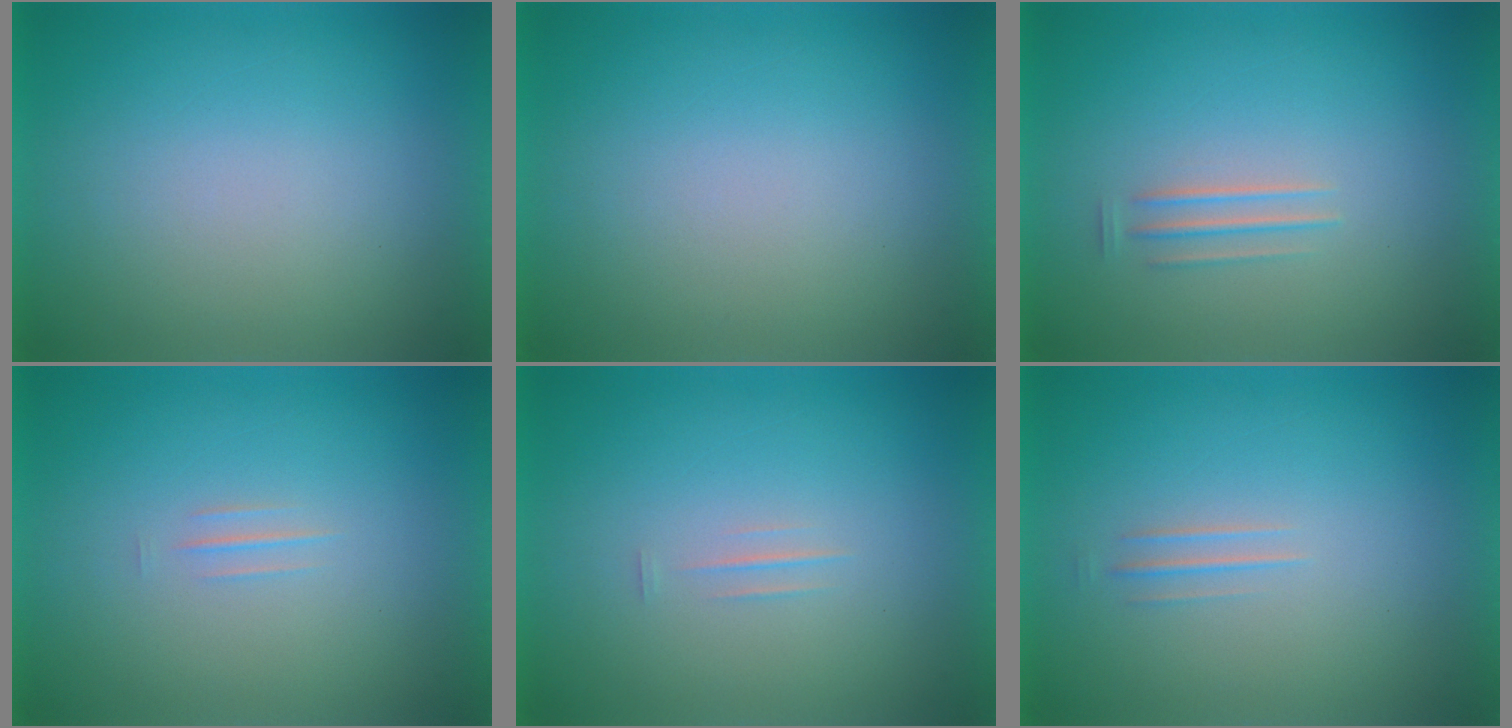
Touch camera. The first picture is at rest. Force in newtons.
{"total": 0.0}
{"total": 1.7}
{"total": 1.2}
{"total": 1.3}
{"total": 1.2}